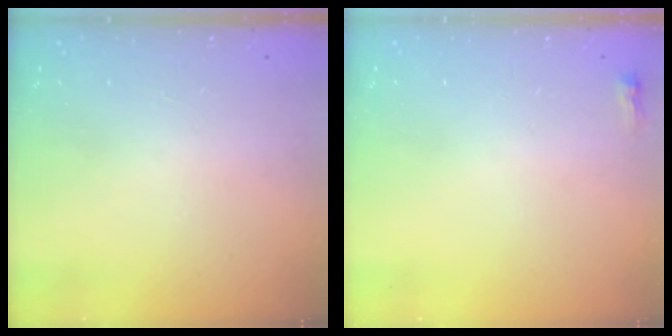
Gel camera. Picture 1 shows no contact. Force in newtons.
{"total": 2.2, "press": 2.2, "slide": 0.6}